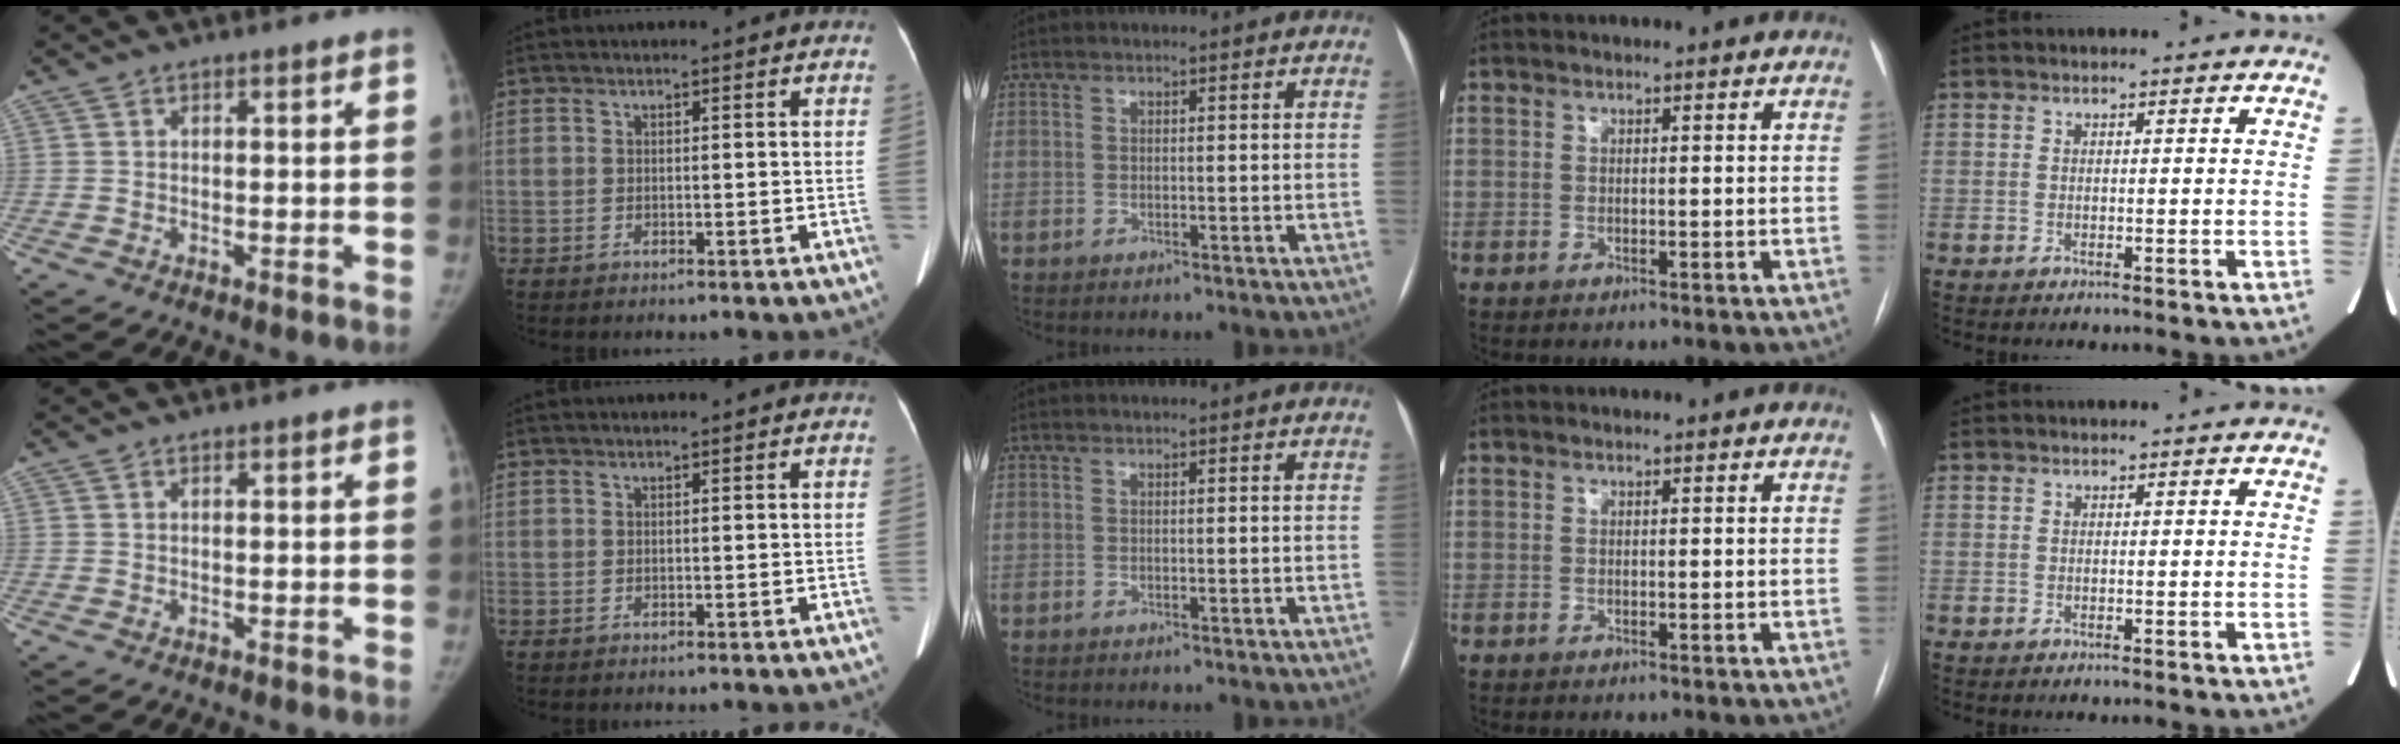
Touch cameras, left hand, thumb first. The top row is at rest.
{}